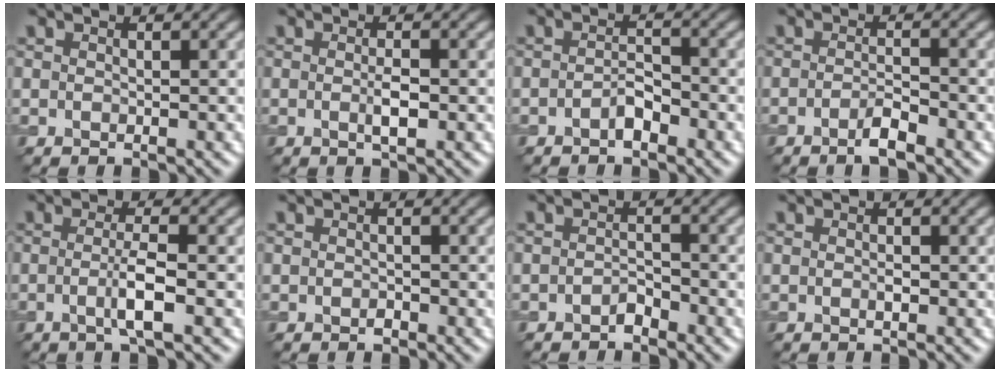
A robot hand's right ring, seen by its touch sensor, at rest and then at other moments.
{"total": 1.6, "force": [-0.2, 0.3, 1.6], "torque": [-0.029, -0.003, -0.004]}
{"total": 1.7, "force": [-1.1, 0.6, 1.2], "torque": [-0.022, 0.004, -0.021]}
{"total": 2.1, "force": [-1.3, 0.3, 1.6], "torque": [-0.029, 0.002, -0.027]}
{"total": 3.0, "force": [-0.5, 0.4, 2.9], "torque": [-0.054, -0.004, -0.013]}
{"total": 0.6, "force": [-0.3, 0.3, 0.3], "torque": [-0.005, 0.000, -0.006]}
{"total": 1.2, "force": [-1.0, 0.5, 0.5], "torque": [-0.008, 0.004, -0.018]}
{"total": 0.5, "force": [-0.1, 0.2, 0.5], "torque": [-0.011, 0.000, -0.001]}